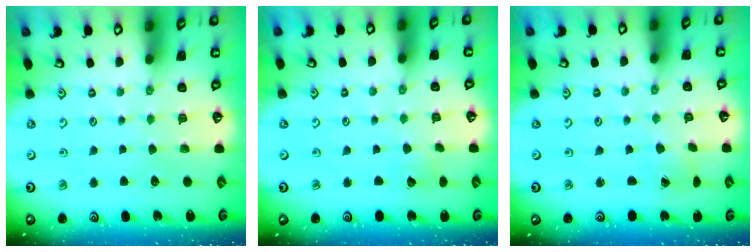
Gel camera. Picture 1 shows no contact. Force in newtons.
{"total": 2.4, "press": 2.4, "slide": 0.2}
{"total": 1.0, "press": 1.0, "slide": 0.1}